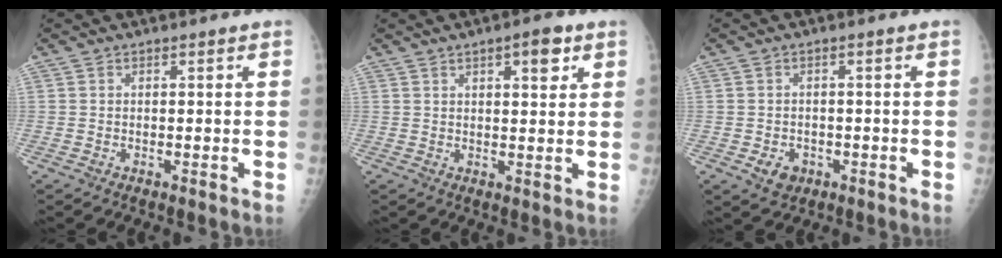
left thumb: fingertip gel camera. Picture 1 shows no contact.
{"total": 5.1, "force": [2.6, 1.8, 3.9], "torque": [-0.042, -0.010, 0.035]}
{"total": 3.4, "force": [-1.3, 2.7, 1.6], "torque": [-0.013, 0.004, -0.011]}